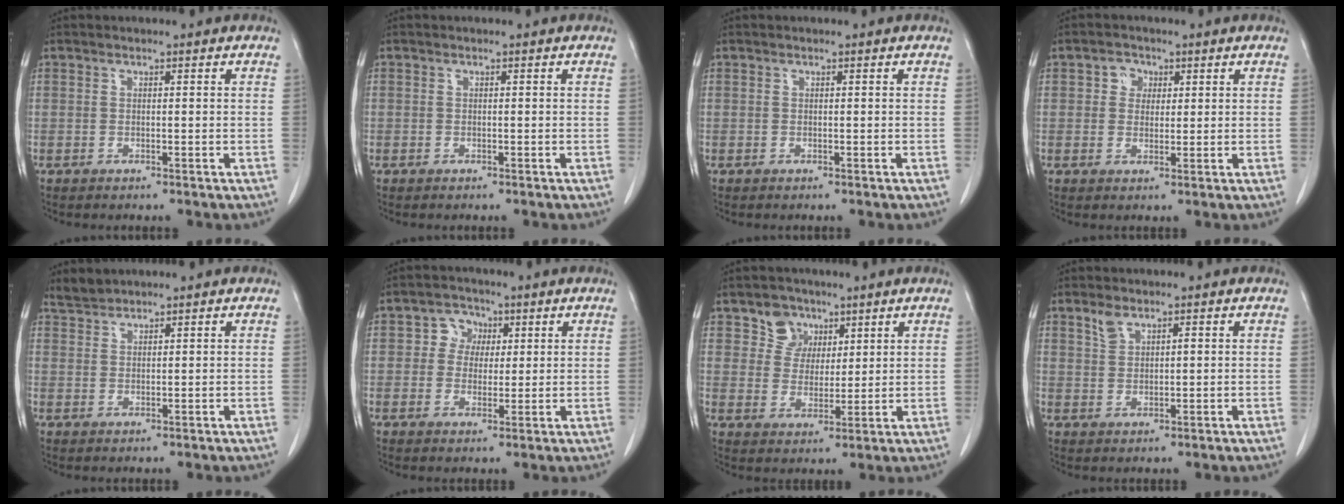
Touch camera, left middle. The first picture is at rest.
{"total": 0.0}
{"total": 0.0}
{"total": 2.8, "force": [1.0, 2.4, 1.1], "torque": [-0.016, 0.005, 0.014]}
{"total": 2.0, "force": [2.0, 0.1, -0.1], "torque": [-0.005, 0.006, 0.043]}
{"total": 4.3, "force": [1.2, 3.8, 1.5], "torque": [-0.021, 0.015, 0.019]}
{"total": 5.3, "force": [3.3, 4.1, 0.7], "torque": [-0.014, 0.006, 0.062]}
{"total": 2.5, "force": [1.7, 1.2, 1.3], "torque": [-0.029, 0.006, 0.037]}